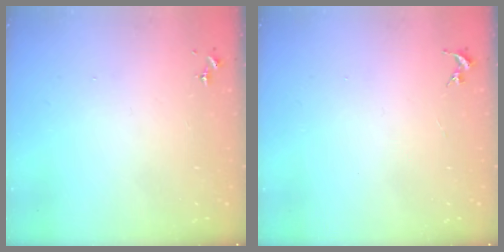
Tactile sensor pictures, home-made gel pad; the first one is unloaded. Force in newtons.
{"total": 0.0}